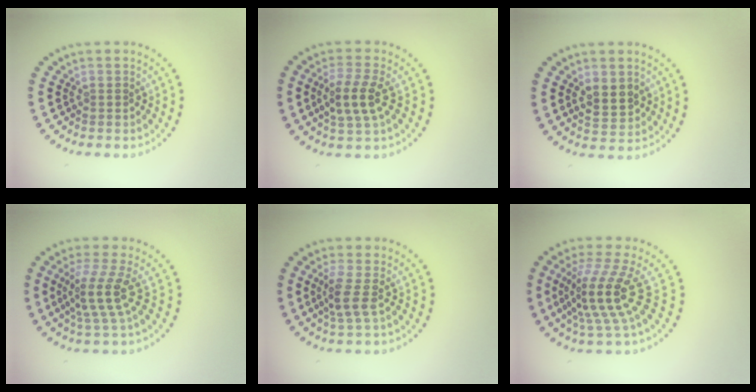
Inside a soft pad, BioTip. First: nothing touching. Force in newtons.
{"total": 3.5, "press": 3.3, "slide": 1.4}
{"total": 2.7, "press": 2.7, "slide": 0.5}
{"total": 3.8, "press": 2.7, "slide": 2.7}
{"total": 2.6, "press": 2.0, "slide": 1.6}
{"total": 5.1, "press": 3.6, "slide": 3.6}